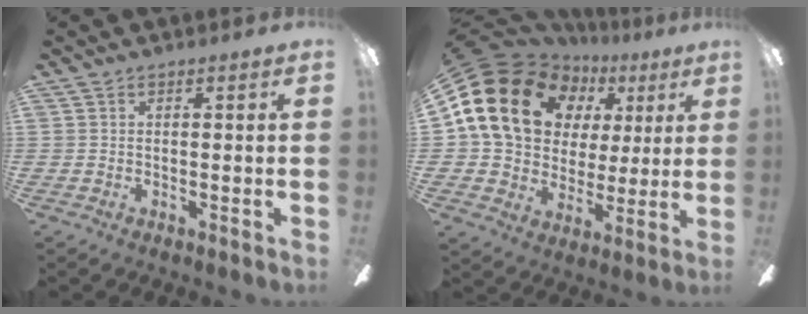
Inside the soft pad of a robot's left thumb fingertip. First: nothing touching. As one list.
[{"total": 21.7, "force": [7.0, 17.5, 10.8], "torque": [-0.201, -0.009, 0.145]}]